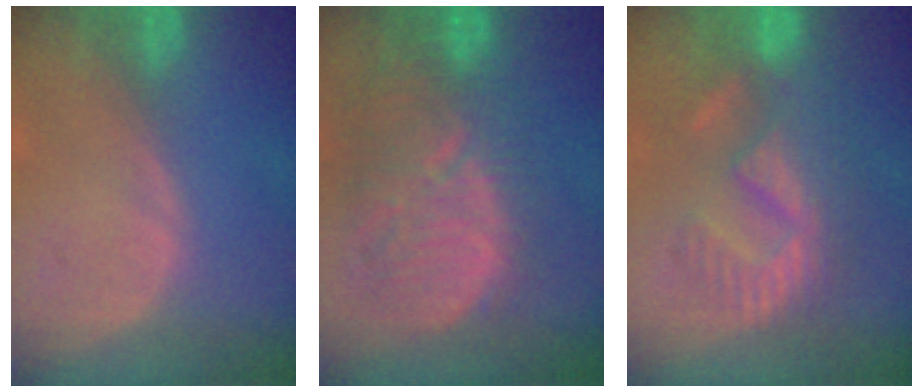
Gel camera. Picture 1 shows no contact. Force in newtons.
{"total": 12.3, "press": 11.2, "slide": 5.1}
{"total": 8.7, "press": 8.5, "slide": 1.6}